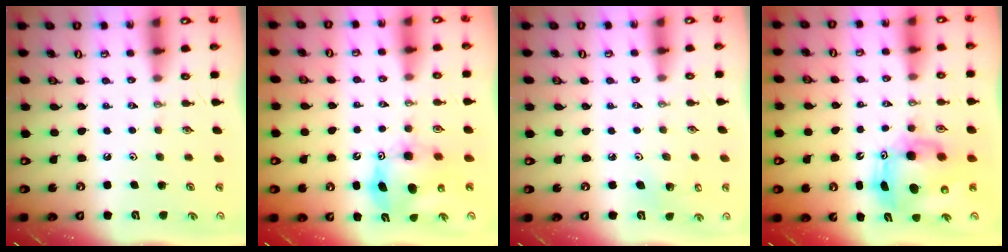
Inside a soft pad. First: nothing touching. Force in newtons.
{"total": 10.1, "press": 10.0, "slide": 0.8}
{"total": 3.0, "press": 2.6, "slide": 1.5}
{"total": 9.5, "press": 9.2, "slide": 2.1}